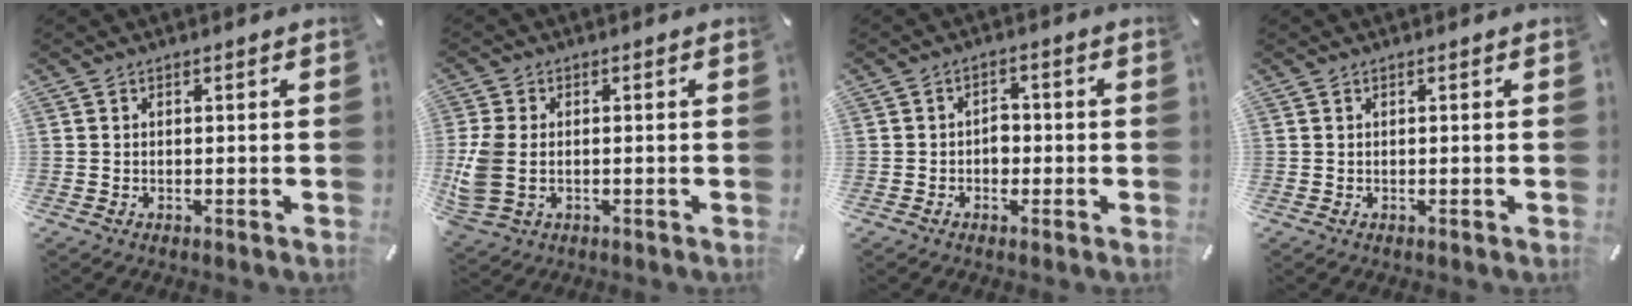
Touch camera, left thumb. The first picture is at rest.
{"total": 7.9, "force": [-1.0, 5.6, 5.5], "torque": [-0.132, 0.001, -0.015]}
{"total": 3.4, "force": [-0.8, 2.6, 2.1], "torque": [-0.032, 0.003, -0.018]}
{"total": 0.0}